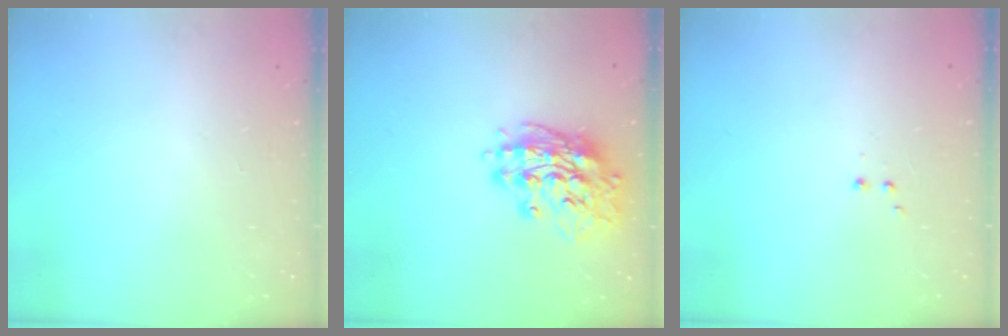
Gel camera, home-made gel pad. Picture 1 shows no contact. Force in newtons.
{"total": 15.4, "press": 15.2, "slide": 2.6}
{"total": 1.9, "press": 1.8, "slide": 0.5}